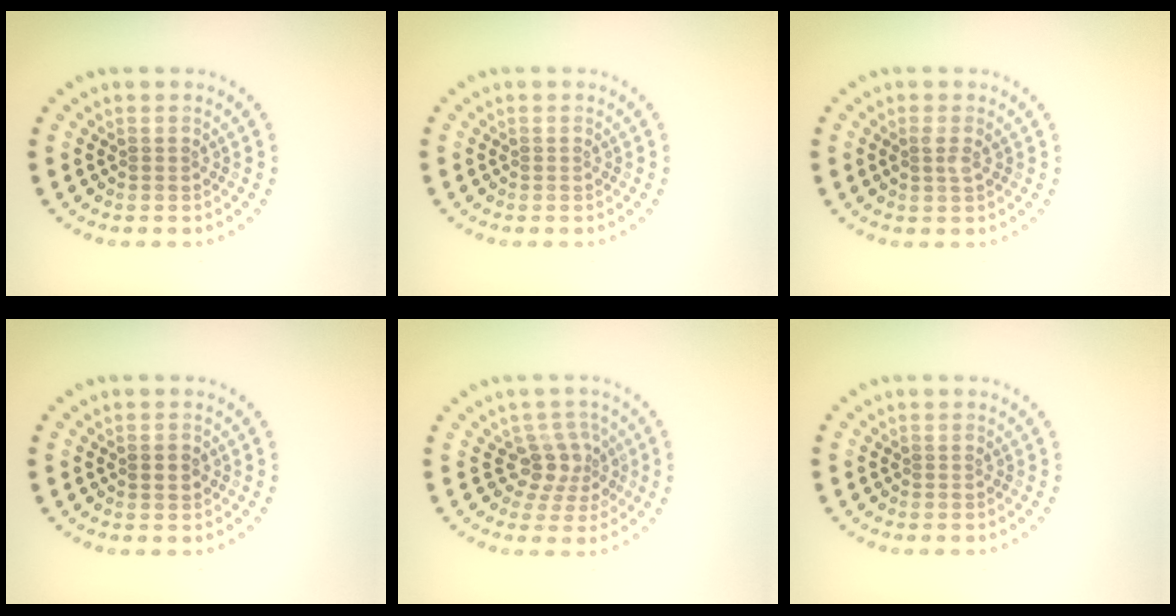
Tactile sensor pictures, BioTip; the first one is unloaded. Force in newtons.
{"total": 0.0}
{"total": 1.0, "press": 1.0, "slide": 0.1}
{"total": 1.9, "press": 1.9, "slide": 0.1}
{"total": 2.8, "press": 2.2, "slide": 1.7}
{"total": 0.0}